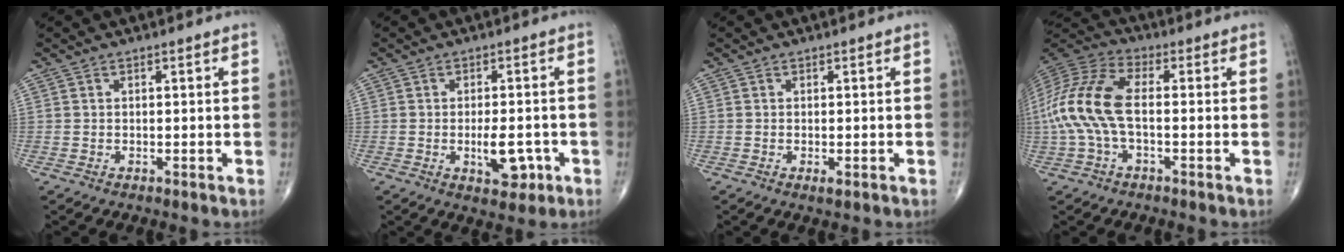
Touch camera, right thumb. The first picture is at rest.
{"total": 6.1, "force": [-1.7, 3.0, 5.1], "torque": [-0.062, 0.002, -0.018]}
{"total": 1.0, "force": [-0.3, 0.3, 0.9], "torque": [-0.016, -0.004, -0.005]}
{"total": 14.5, "force": [-1.2, 7.1, 12.6], "torque": [-0.293, 0.030, -0.029]}